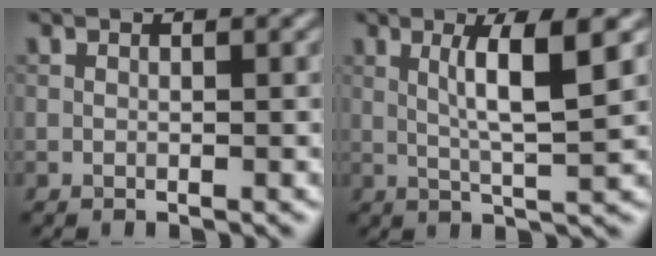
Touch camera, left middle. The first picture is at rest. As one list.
[{"total": 5.0, "force": [1.2, 0.4, 4.8], "torque": [-0.086, 0.001, 0.025]}]